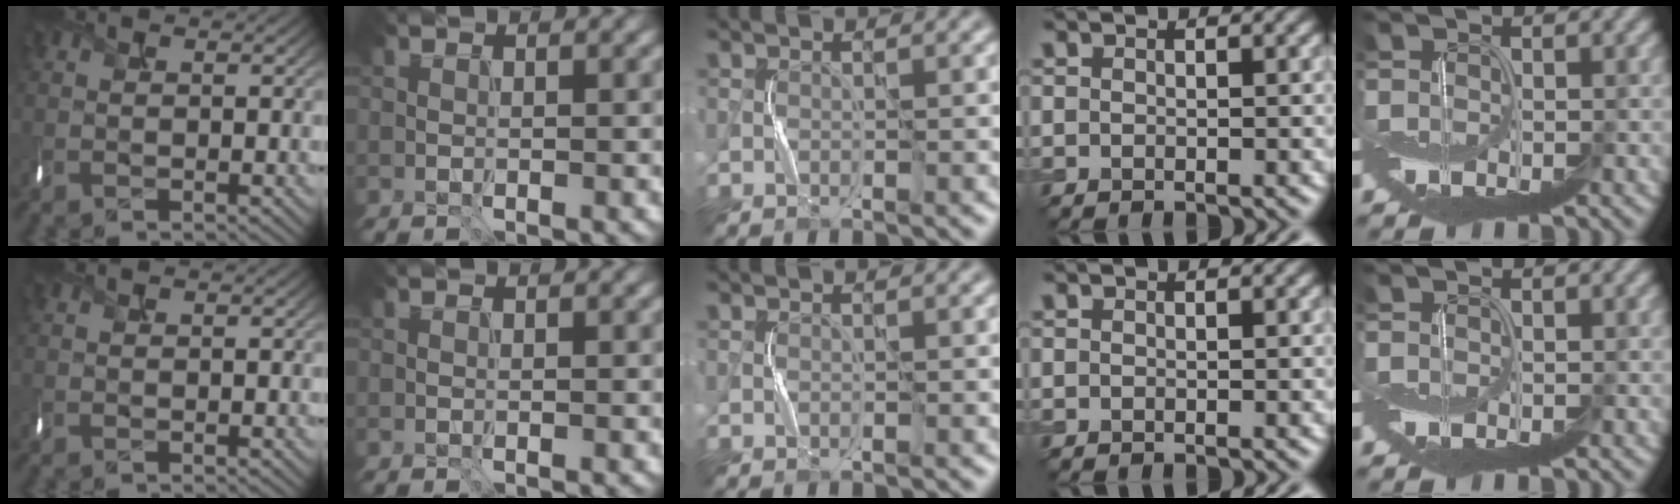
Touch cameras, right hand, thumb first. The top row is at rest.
{}